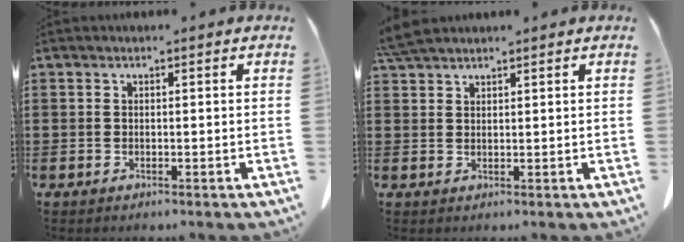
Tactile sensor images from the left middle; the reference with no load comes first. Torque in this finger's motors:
{"motor_torque": [0.44, 0.38, 0.11, 0.07]}